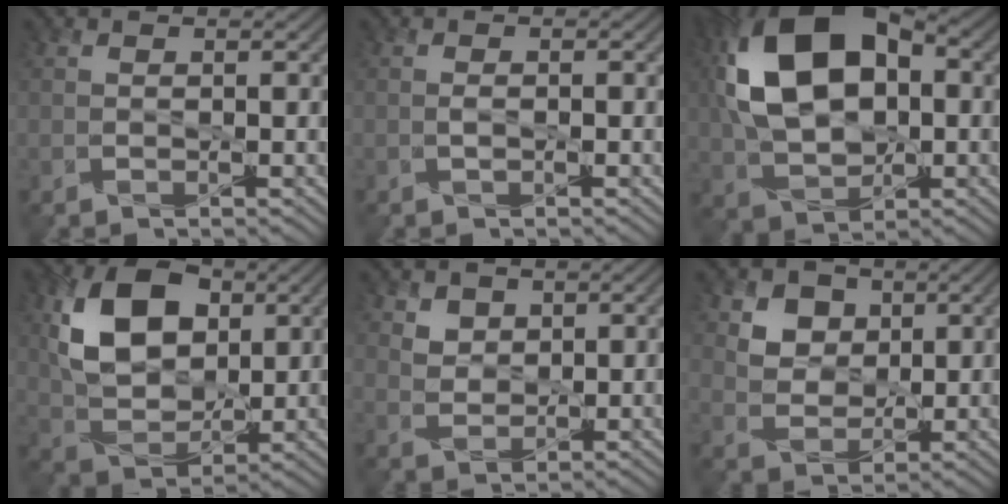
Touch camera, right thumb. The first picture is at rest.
{"total": 0.8, "force": [-0.3, 0.1, 0.8], "torque": [-0.009, 0.000, -0.005]}
{"total": 15.7, "force": [2.3, 9.9, 12.0], "torque": [-0.253, 0.022, 0.039]}
{"total": 11.2, "force": [3.3, 7.3, 7.8], "torque": [-0.157, 0.005, 0.063]}
{"total": 3.6, "force": [2.4, 2.4, 1.2], "torque": [-0.052, -0.009, 0.056]}
{"total": 7.4, "force": [3.6, 5.5, 3.3], "torque": [-0.099, 0.000, 0.079]}